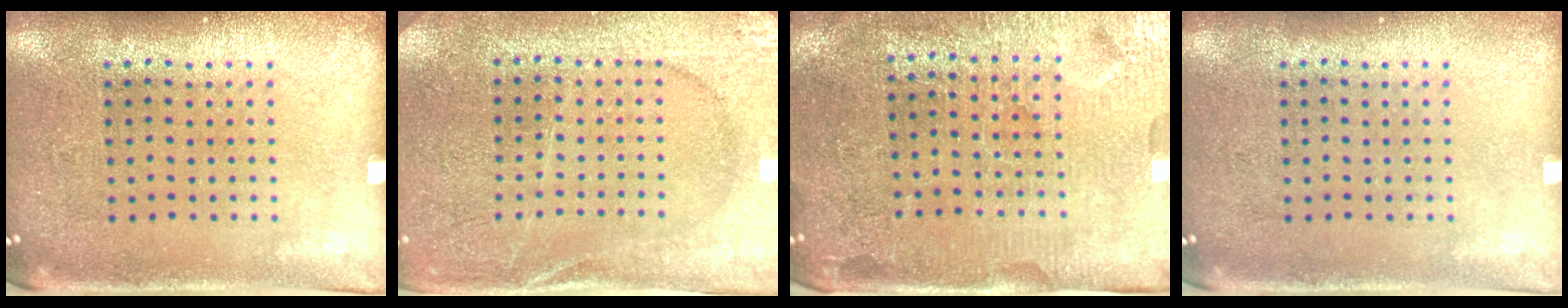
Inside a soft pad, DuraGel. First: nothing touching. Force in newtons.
{"total": 2.9, "press": 2.9, "slide": 0.3}
{"total": 4.1, "press": 4.0, "slide": 1.1}
{"total": 0.0}